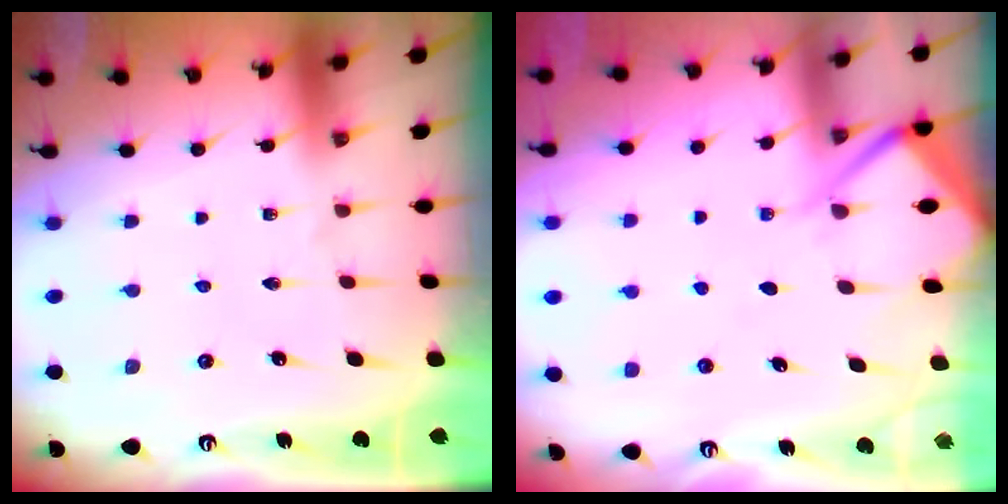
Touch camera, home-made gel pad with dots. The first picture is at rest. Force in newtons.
{"total": 6.1, "press": 6.1, "slide": 0.6}